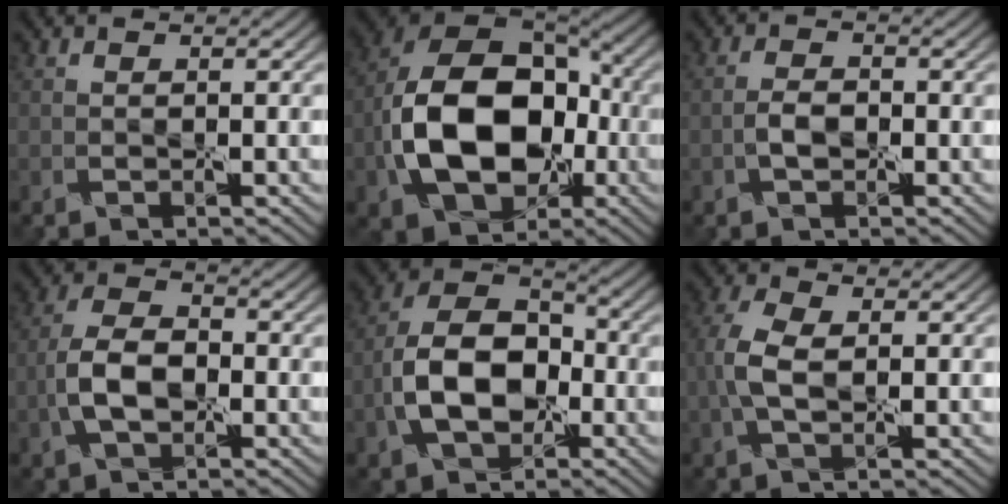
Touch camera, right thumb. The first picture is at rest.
{"total": 14.5, "force": [-2.3, 10.1, 10.2], "torque": [-0.191, -0.008, -0.049]}
{"total": 1.5, "force": [-0.8, 0.6, 1.1], "torque": [-0.019, 0.011, -0.023]}
{"total": 5.3, "force": [-1.7, 2.9, 4.0], "torque": [-0.088, 0.013, -0.043]}
{"total": 10.2, "force": [-3.0, 6.6, 7.2], "torque": [-0.142, 0.003, -0.066]}
{"total": 3.9, "force": [-0.3, 1.8, 3.4], "torque": [-0.088, 0.012, -0.012]}